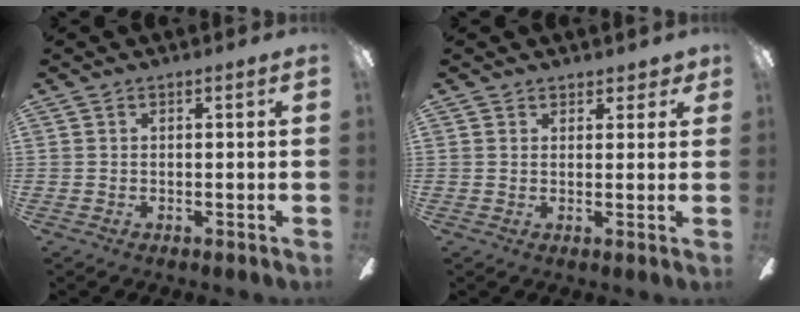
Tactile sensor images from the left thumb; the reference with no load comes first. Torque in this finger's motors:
{"motor_torque": [-0.18, 0.08, -0.28, -0.33, -0.02]}